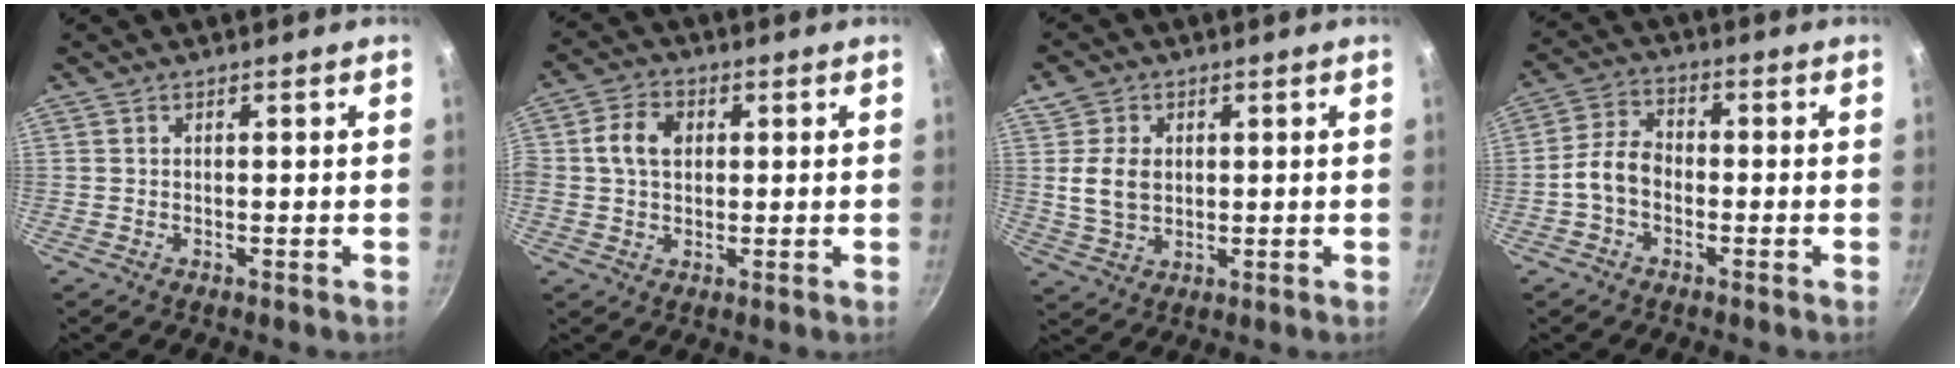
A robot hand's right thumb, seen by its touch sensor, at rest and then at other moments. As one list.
[{"total": 6.6, "force": [1.1, 4.9, 4.3], "torque": [-0.069, 0.009, 0.010]}, {"total": 6.8, "force": [1.1, 5.2, 4.3], "torque": [-0.063, -0.008, 0.021]}, {"total": 6.1, "force": [-1.8, 4.2, 4.0], "torque": [-0.068, 0.030, -0.047]}]